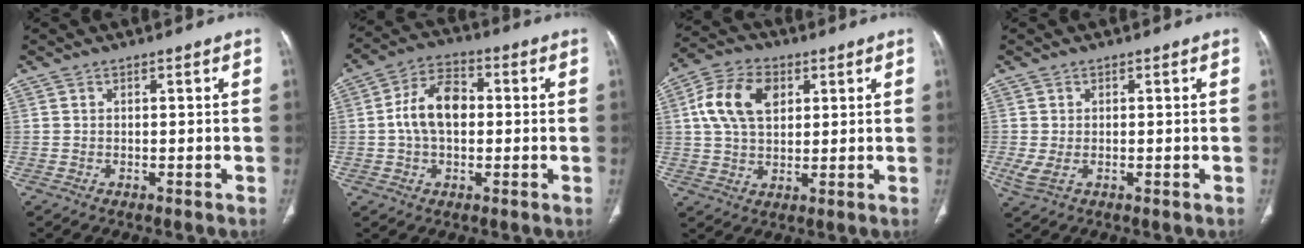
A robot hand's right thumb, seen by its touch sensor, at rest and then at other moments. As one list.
[{"total": 10.0, "force": [0.3, 6.4, 7.7], "torque": [-0.134, 0.023, -0.003]}, {"total": 11.7, "force": [3.3, 7.6, 8.2], "torque": [-0.146, 0.009, 0.057]}, {"total": 2.6, "force": [-0.4, 1.5, 2.1], "torque": [-0.058, 0.001, -0.003]}]